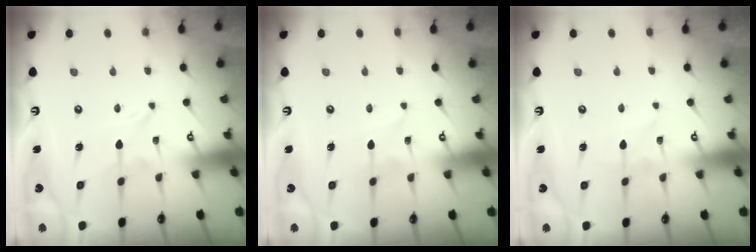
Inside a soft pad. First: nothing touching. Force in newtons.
{"total": 0.0}
{"total": 1.4, "press": 1.4, "slide": 0.1}